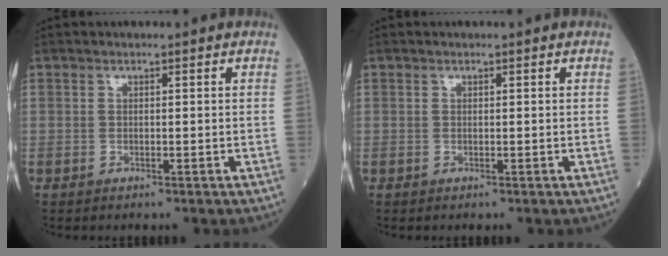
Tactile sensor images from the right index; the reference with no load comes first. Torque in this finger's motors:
{"motor_torque": [-0.07, -0.01, 0.07, 0.02]}